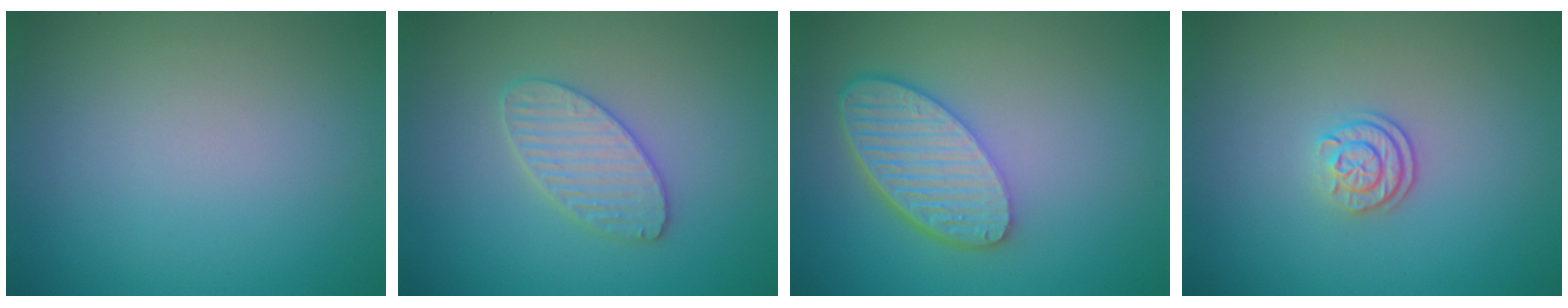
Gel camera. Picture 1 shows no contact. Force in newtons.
{"total": 3.2, "press": 3.2, "slide": 0.3}
{"total": 5.9, "press": 4.5, "slide": 3.8}
{"total": 2.3, "press": 1.7, "slide": 1.5}